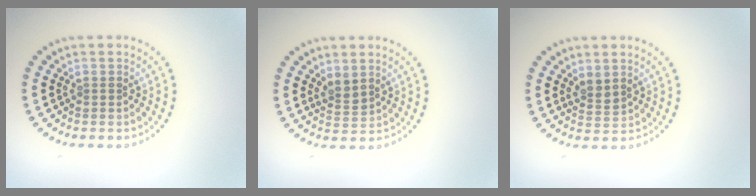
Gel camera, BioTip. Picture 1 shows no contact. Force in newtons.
{"total": 1.6, "press": 1.4, "slide": 0.9}
{"total": 1.6, "press": 1.4, "slide": 0.8}